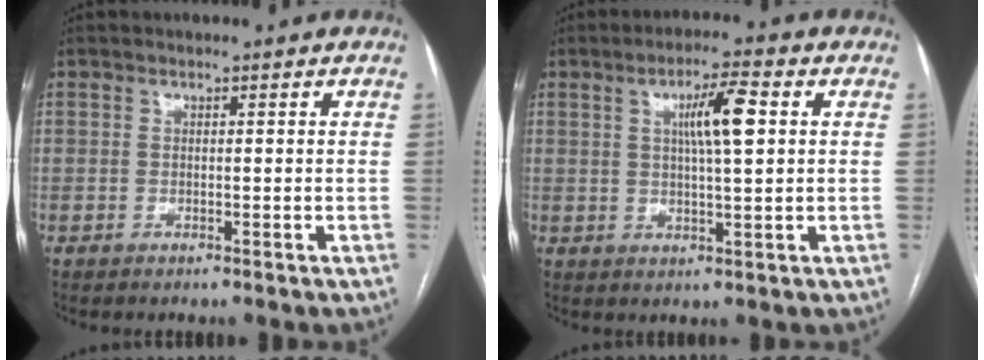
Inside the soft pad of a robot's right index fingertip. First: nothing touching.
{"total": 6.9, "force": [1.8, 0.6, 6.6], "torque": [-0.117, 0.006, 0.029]}